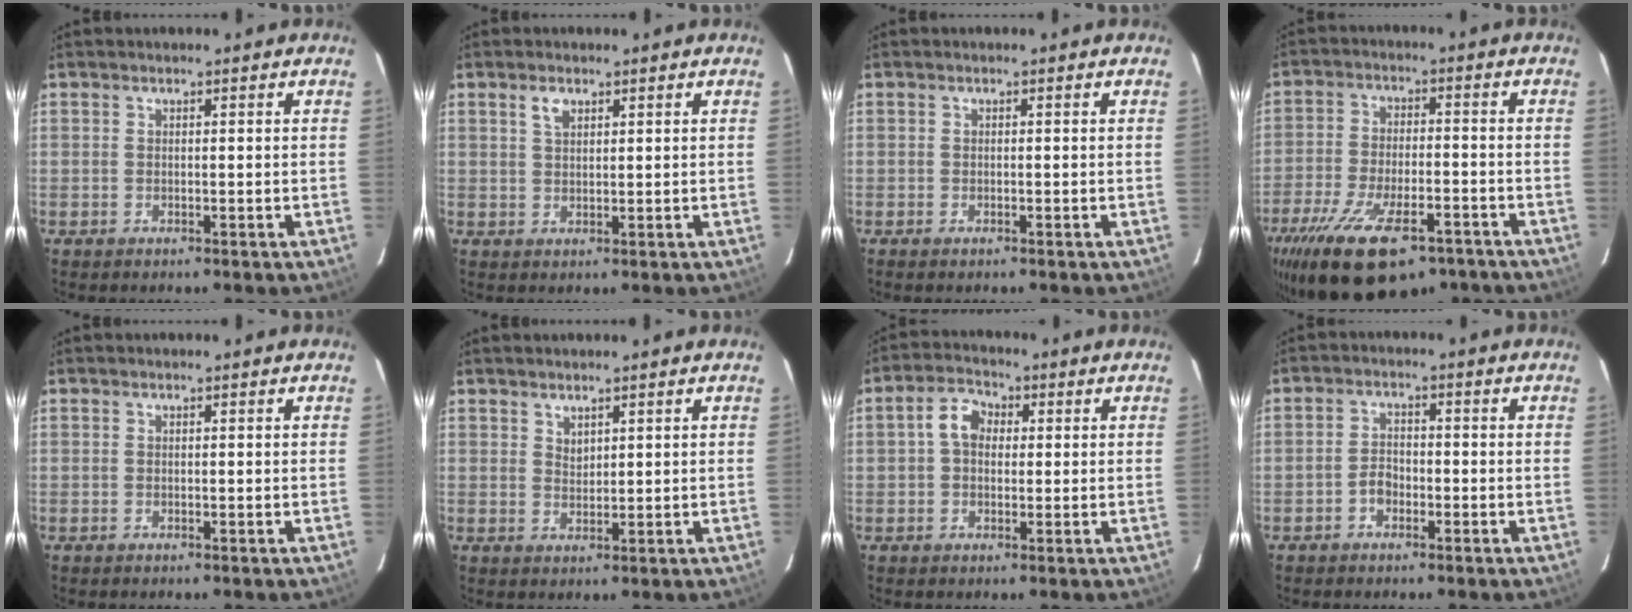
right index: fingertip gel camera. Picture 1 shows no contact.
{"total": 2.4, "force": [1.3, 1.3, 1.5], "torque": [-0.026, 0.005, 0.025]}
{"total": 0.6, "force": [-0.5, 0.3, 0.3], "torque": [-0.007, -0.001, -0.009]}
{"total": 20.4, "force": [-13.3, 8.2, 13.1], "torque": [-0.264, -0.044, -0.210]}
{"total": 0.0}
{"total": 1.8, "force": [1.5, 0.8, 0.5], "torque": [-0.006, 0.001, 0.028]}
{"total": 4.9, "force": [0.5, 3.8, 3.1], "torque": [-0.059, 0.021, 0.008]}
{"total": 2.9, "force": [-1.6, 2.0, 1.4], "torque": [-0.029, 0.009, -0.028]}